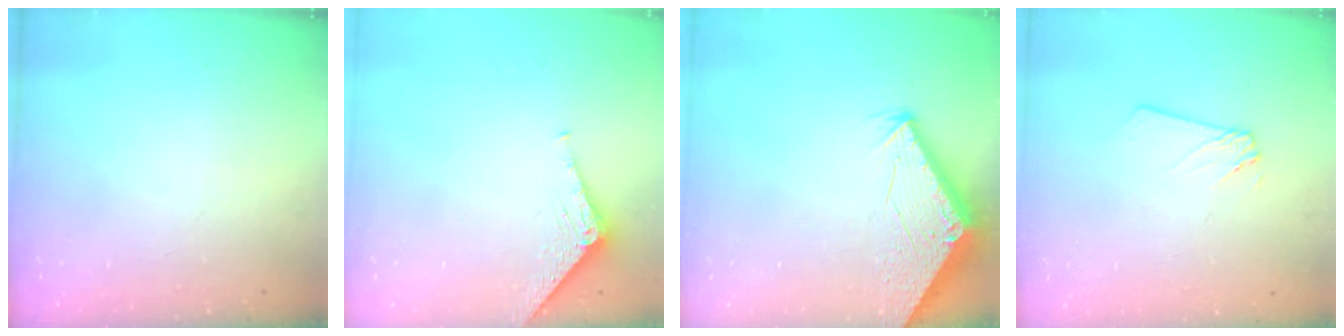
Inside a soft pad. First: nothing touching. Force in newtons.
{"total": 3.5, "press": 3.5, "slide": 0.3}
{"total": 2.8, "press": 2.8, "slide": 0.1}
{"total": 2.4, "press": 2.4, "slide": 0.2}